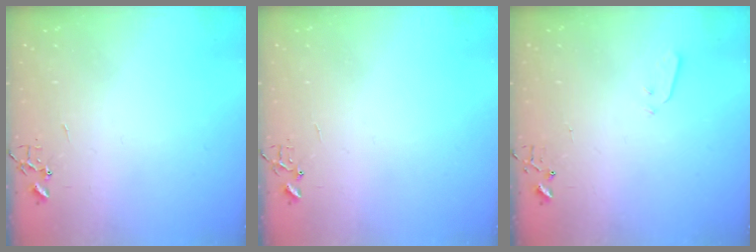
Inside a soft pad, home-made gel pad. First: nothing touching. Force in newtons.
{"total": 6.4, "press": 6.4, "slide": 0.6}
{"total": 3.1, "press": 3.1, "slide": 0.7}